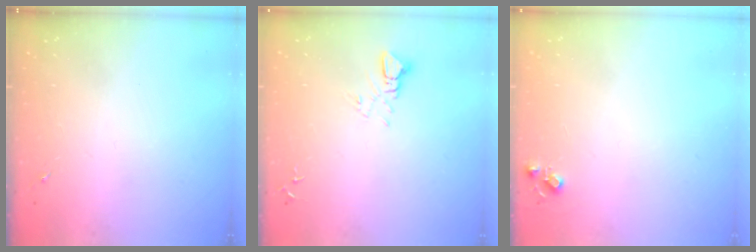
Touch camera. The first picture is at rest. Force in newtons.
{"total": 3.3, "press": 3.3, "slide": 0.2}
{"total": 5.1, "press": 5.1, "slide": 0.7}